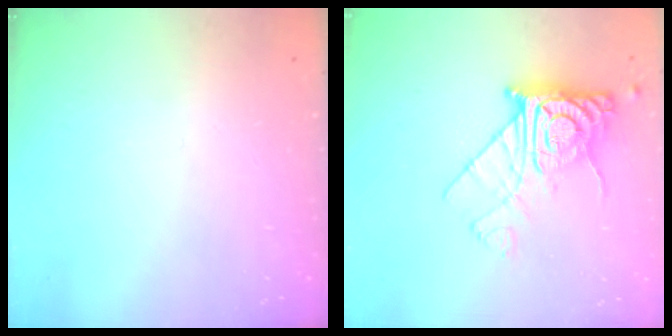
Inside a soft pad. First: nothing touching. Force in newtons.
{"total": 13.8, "press": 13.7, "slide": 1.3}